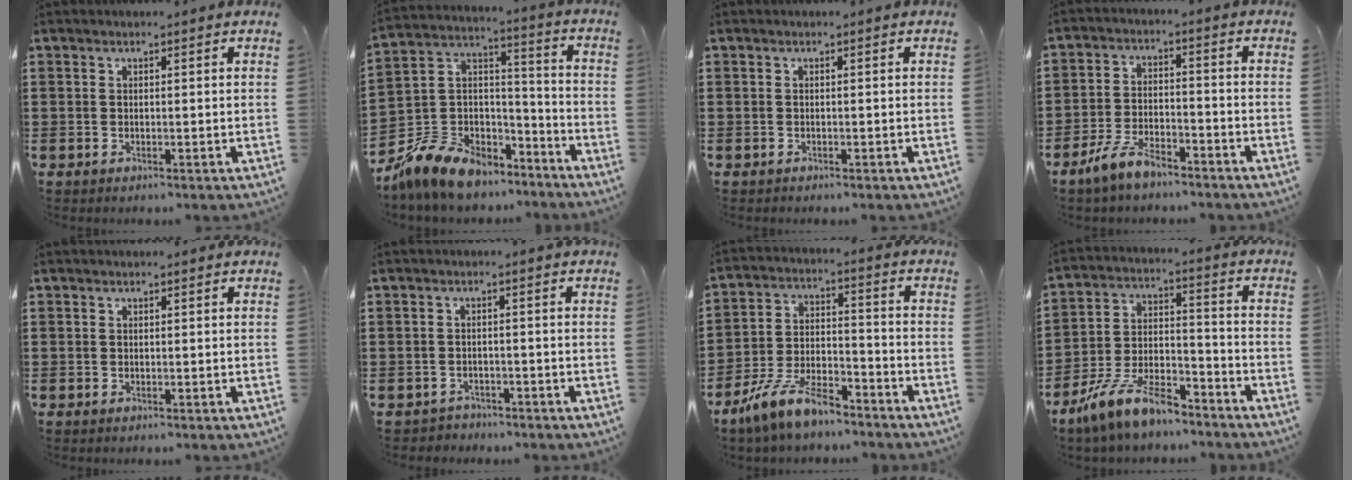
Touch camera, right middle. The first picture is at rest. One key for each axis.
{"total": 10.2, "fx": -8.8, "fy": 4.7, "fz": 2.4, "tx": -0.083, "ty": 0.013, "tz": -0.177}
{"total": 0.0}
{"total": 7.1, "fx": -5.7, "fy": 2.1, "fz": 3.6, "tx": -0.082, "ty": 0.003, "tz": -0.113}
{"total": 0.0}
{"total": 1.7, "fx": -1.6, "fy": 0.5, "fz": -0.2, "tx": -0.004, "ty": 0.002, "tz": -0.038}
{"total": 10.0, "fx": -8.0, "fy": 2.8, "fz": 5.2, "tx": -0.115, "ty": 0.020, "tz": -0.159}
{"total": 11.2, "fx": -9.1, "fy": 3.1, "fz": 5.6, "tx": -0.123, "ty": 0.024, "tz": -0.182}